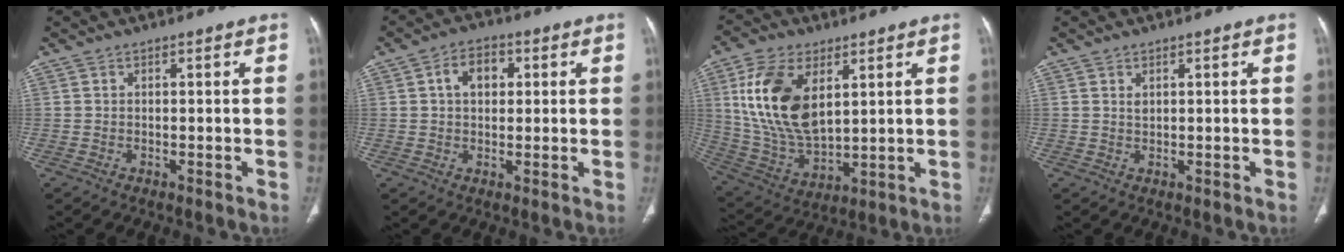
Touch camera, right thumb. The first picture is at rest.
{"total": 6.1, "force": [1.5, 4.2, 4.1], "torque": [-0.051, 0.008, 0.020]}
{"total": 17.7, "force": [5.6, 9.8, 13.6], "torque": [-0.252, -0.022, 0.117]}
{"total": 1.0, "force": [0.6, 0.5, 0.7], "torque": [-0.010, -0.003, 0.013]}